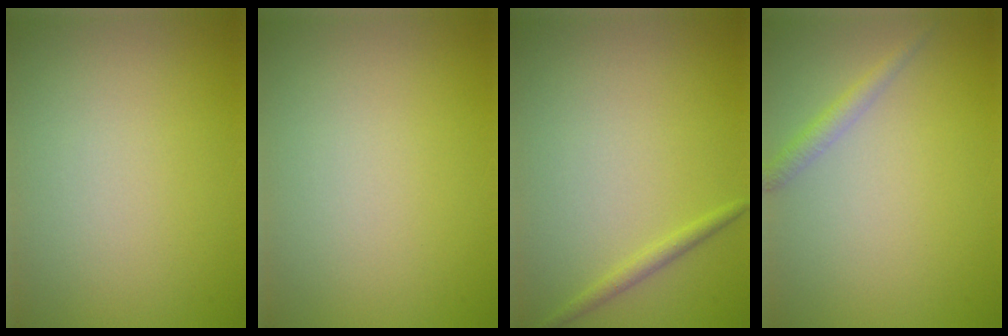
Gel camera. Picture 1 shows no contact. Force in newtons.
{"total": 0.0}
{"total": 1.2, "press": 1.2, "slide": 0.0}
{"total": 1.5, "press": 1.5, "slide": 0.1}